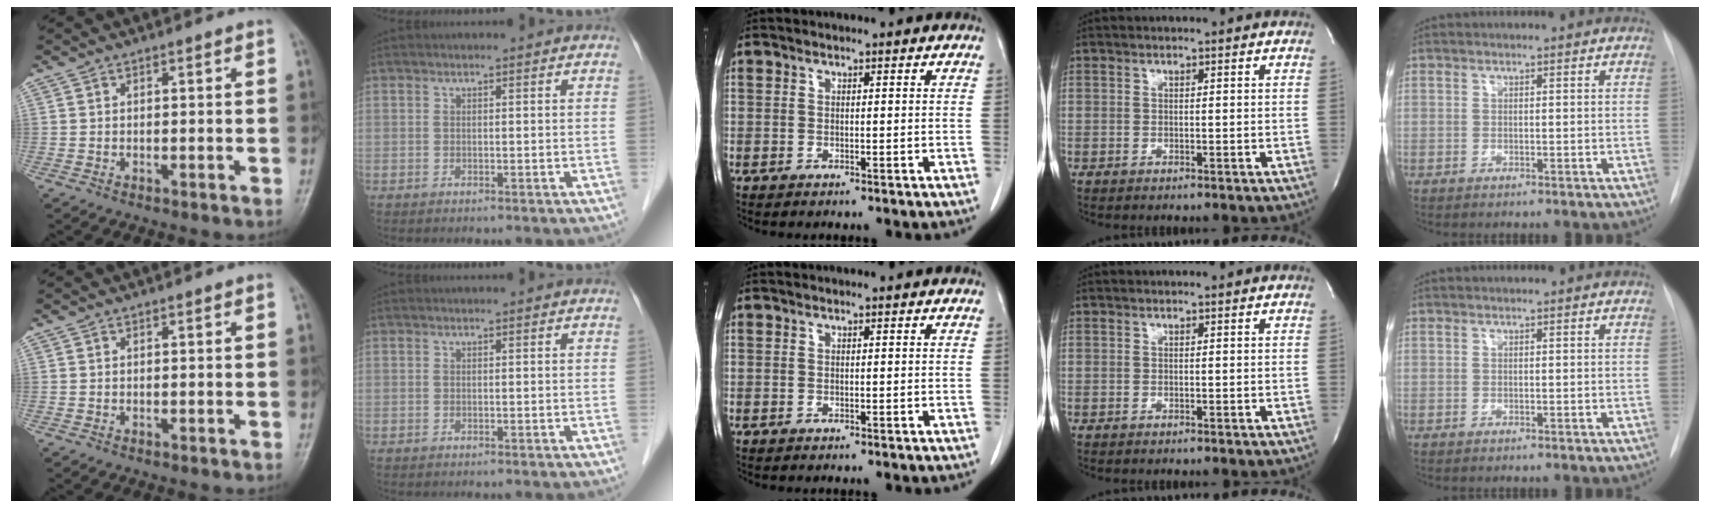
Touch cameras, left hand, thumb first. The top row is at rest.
{}